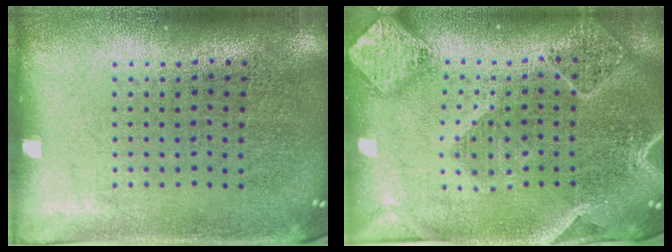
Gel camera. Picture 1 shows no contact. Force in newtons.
{"total": 2.4, "press": 2.2, "slide": 1.0}